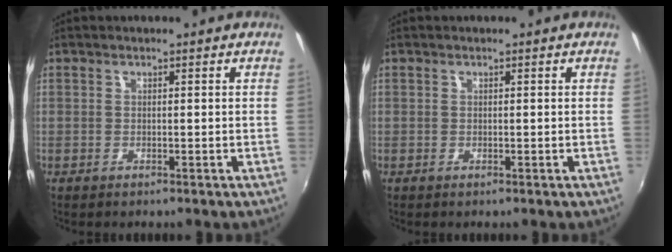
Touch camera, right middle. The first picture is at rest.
{"total": 0.0}